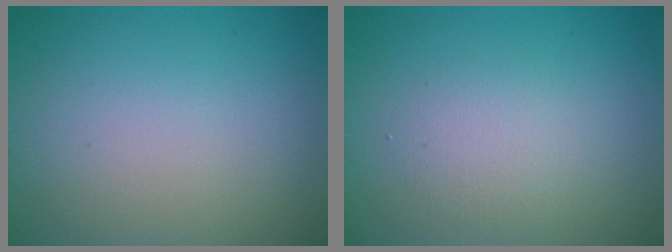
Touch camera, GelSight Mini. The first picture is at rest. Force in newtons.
{"total": 2.0, "press": 2.0, "slide": 0.1}